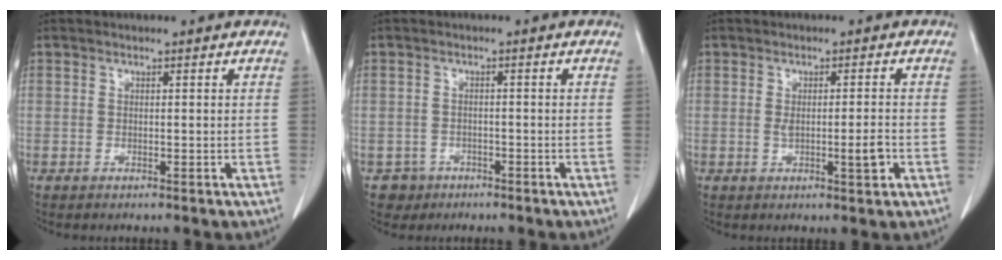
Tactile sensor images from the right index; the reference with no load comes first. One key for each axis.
{"total": 2.6, "fx": -1.4, "fy": 2.2, "fz": -0.3, "tx": 0.009, "ty": 0.013, "tz": -0.023}
{"total": 3.8, "fx": -0.8, "fy": 0.7, "fz": 3.7, "tx": -0.060, "ty": -0.003, "tz": -0.008}